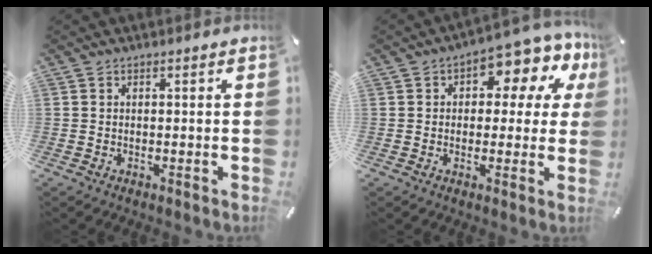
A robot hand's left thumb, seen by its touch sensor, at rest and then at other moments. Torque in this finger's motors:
{"motor_torque": [0.77, 0.71, 1.27, -0.66, 0.25]}